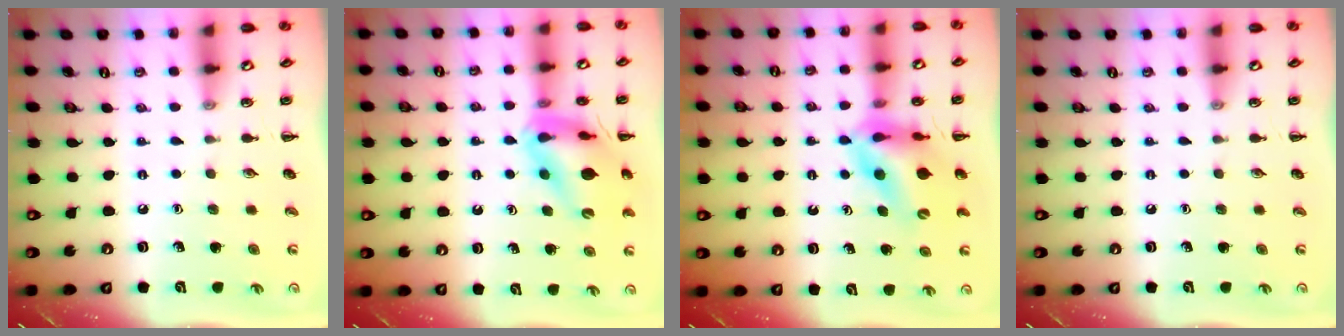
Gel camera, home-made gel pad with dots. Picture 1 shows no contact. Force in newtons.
{"total": 14.9, "press": 14.7, "slide": 2.4}
{"total": 11.8, "press": 11.1, "slide": 3.9}
{"total": 0.0}